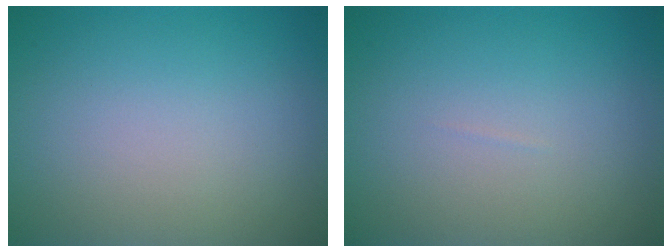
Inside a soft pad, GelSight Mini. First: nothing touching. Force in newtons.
{"total": 0.0}